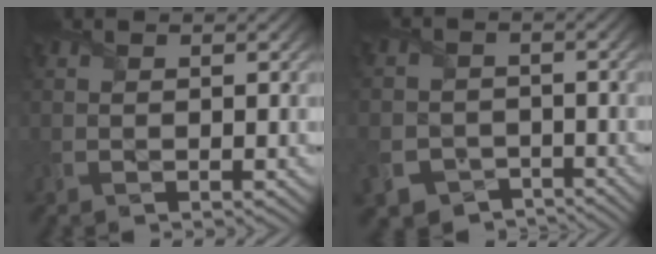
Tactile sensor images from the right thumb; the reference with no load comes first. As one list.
[{"total": 7.7, "force": [-4.0, 6.2, 1.8], "torque": [-0.069, -0.035, -0.085]}]